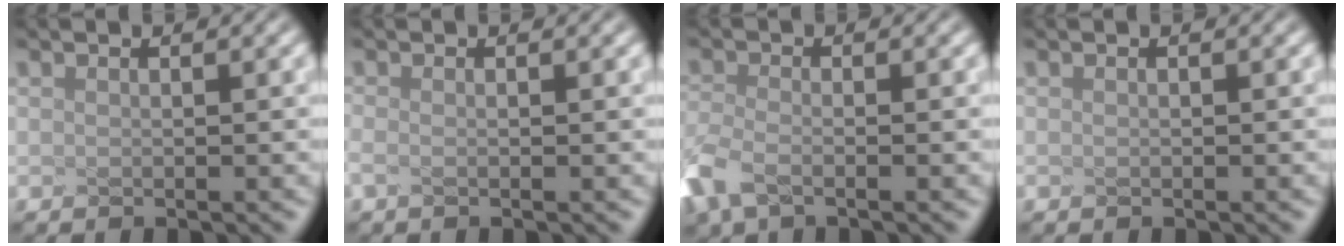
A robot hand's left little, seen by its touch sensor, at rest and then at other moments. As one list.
[{"total": 1.0, "force": [-0.9, -0.3, 0.2], "torque": [-0.023, 0.005, -0.004]}, {"total": 3.2, "force": [-2.9, 0.0, 1.3], "torque": [-0.075, -0.010, -0.025]}, {"total": 0.0}]